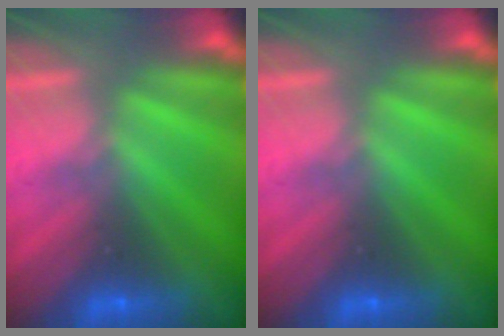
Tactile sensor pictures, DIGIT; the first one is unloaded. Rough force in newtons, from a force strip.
{"total": 0.0}